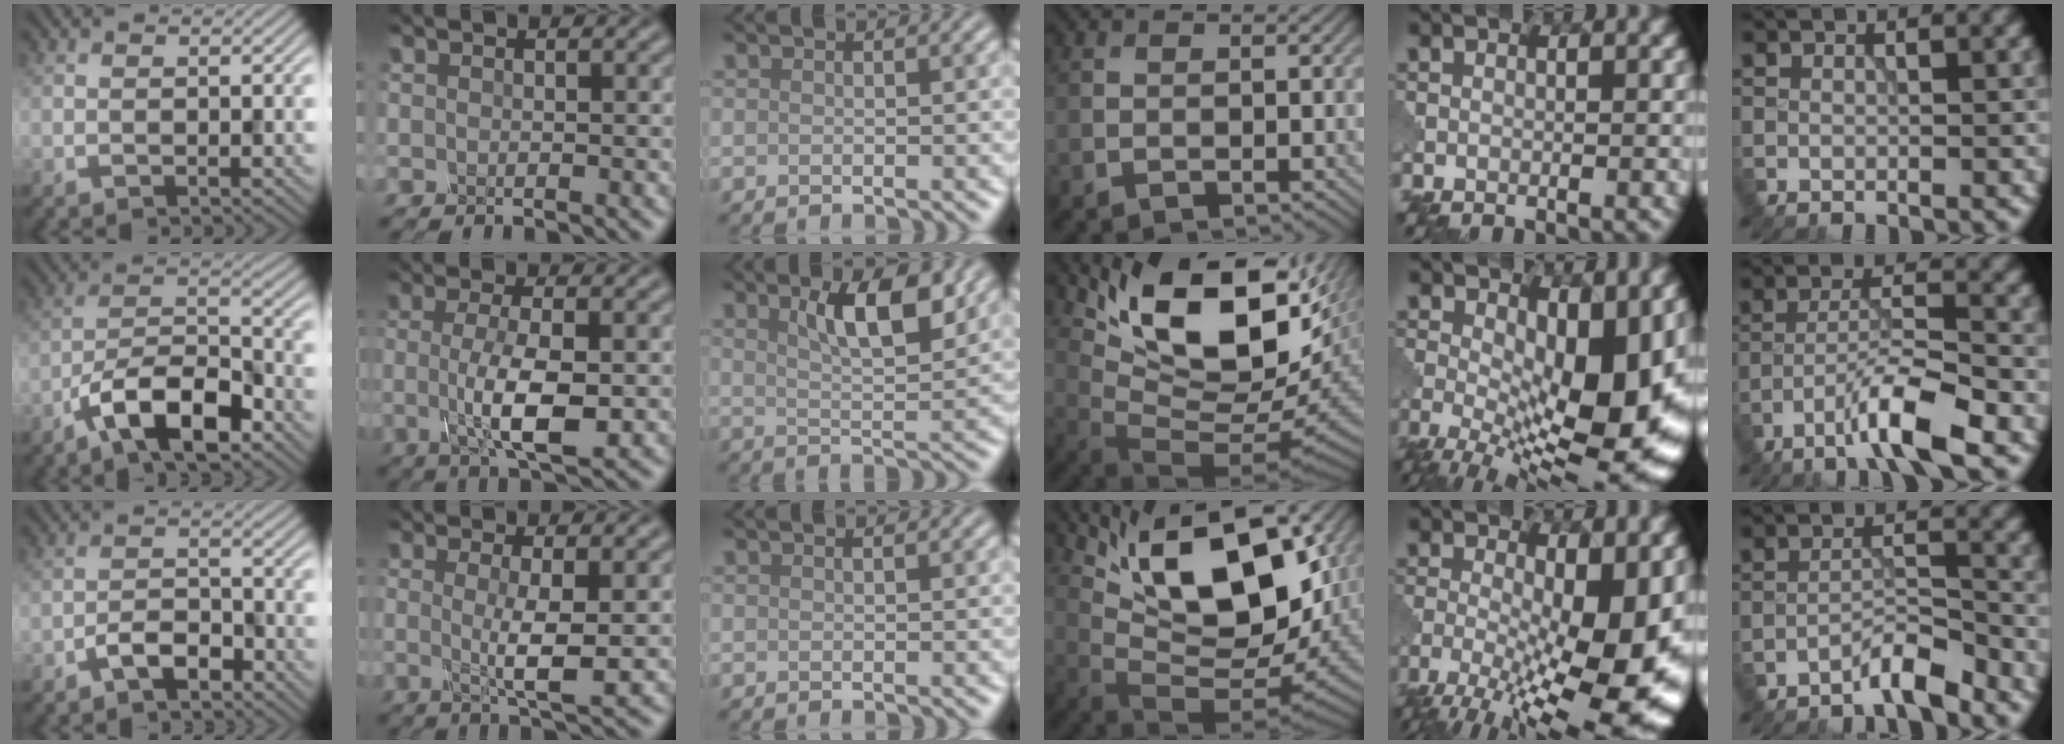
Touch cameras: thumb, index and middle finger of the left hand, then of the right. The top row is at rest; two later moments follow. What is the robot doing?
{"motion": "disassemble", "object": "glue stick"}